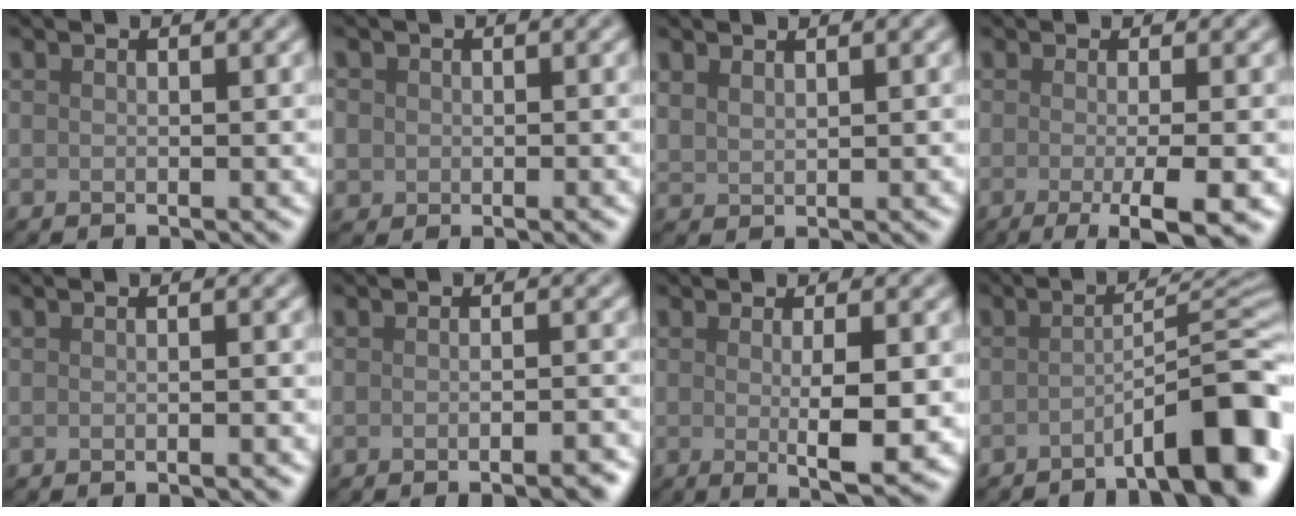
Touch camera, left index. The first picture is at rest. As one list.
[{"total": 2.2, "force": [0.0, 2.1, 0.9], "torque": [-0.010, 0.003, -0.002]}, {"total": 1.2, "force": [1.1, 0.3, 0.3], "torque": [-0.013, 0.000, 0.025]}, {"total": 5.8, "force": [-1.6, 1.5, 5.3], "torque": [-0.070, -0.011, -0.024]}, {"total": 0.8, "force": [-0.5, 0.1, 0.7], "torque": [-0.007, -0.001, -0.011]}, {"total": 3.2, "force": [-1.8, 0.8, 2.5], "torque": [-0.018, 0.008, -0.027]}, {"total": 4.7, "force": [-0.3, 0.8, 4.6], "torque": [-0.072, -0.006, -0.001]}, {"total": 8.5, "force": [-4.1, 1.7, 7.3], "torque": [-0.085, 0.018, -0.067]}]